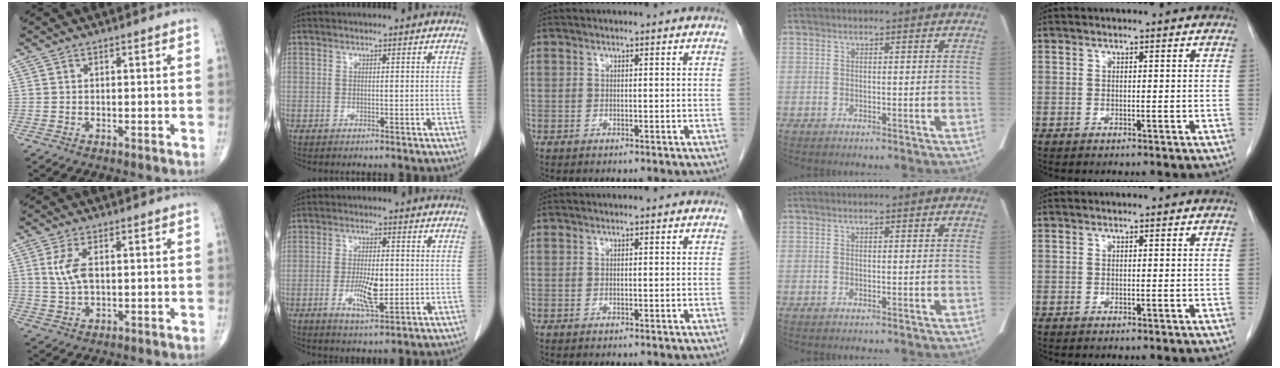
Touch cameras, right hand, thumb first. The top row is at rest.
{"thumb": {"total": 5.4, "force": [1.0, 2.8, 4.6], "torque": [-0.102, 0.001, 0.022]}, "index": {"total": 6.5, "force": [-1.2, 1.9, 6.1], "torque": [-0.114, -0.008, -0.017]}}